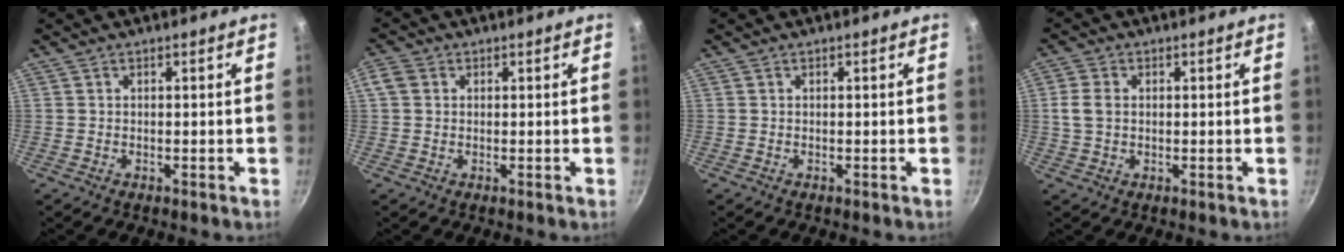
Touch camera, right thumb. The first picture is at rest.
{"total": 3.2, "force": [0.7, 2.7, 1.6], "torque": [-0.027, 0.005, 0.008]}
{"total": 0.0}
{"total": 4.4, "force": [0.5, 3.2, 3.0], "torque": [-0.056, 0.005, 0.007]}